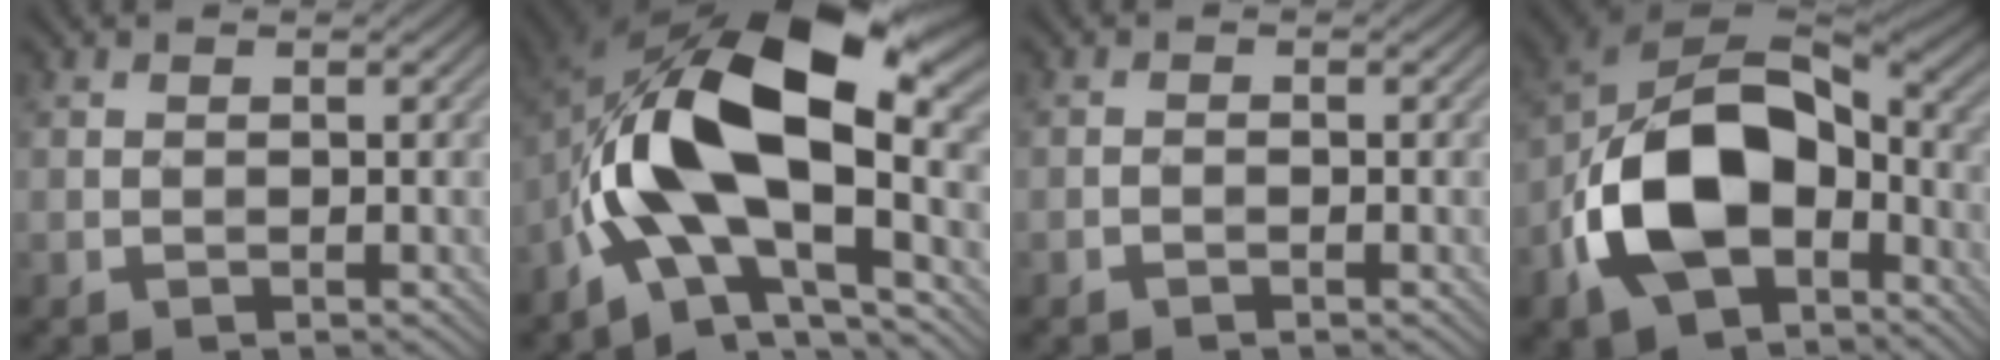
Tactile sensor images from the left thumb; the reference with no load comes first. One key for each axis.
{"total": 16.3, "fx": -1.7, "fy": 7.9, "fz": 14.1, "tx": -0.258, "ty": 0.017, "tz": -0.041}
{"total": 0.5, "fx": -0.4, "fy": 0.1, "fz": 0.2, "tx": -0.003, "ty": 0.000, "tz": -0.009}
{"total": 16.2, "fx": -5.2, "fy": 10.2, "fz": 11.5, "tx": -0.250, "ty": -0.031, "tz": -0.094}